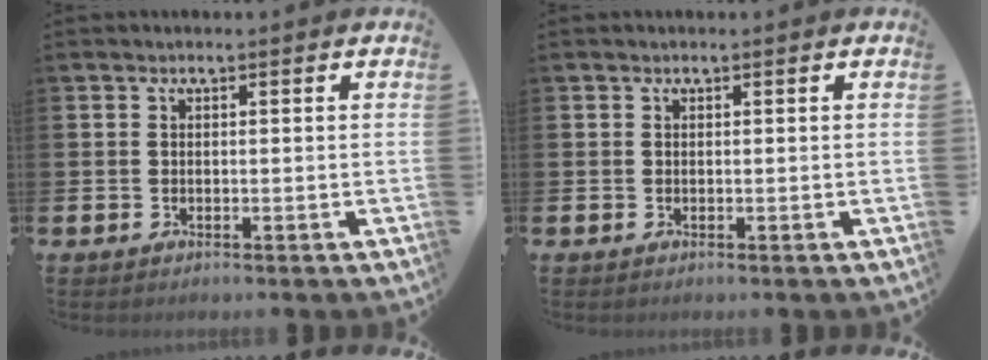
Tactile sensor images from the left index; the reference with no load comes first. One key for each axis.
{"total": 0.0}